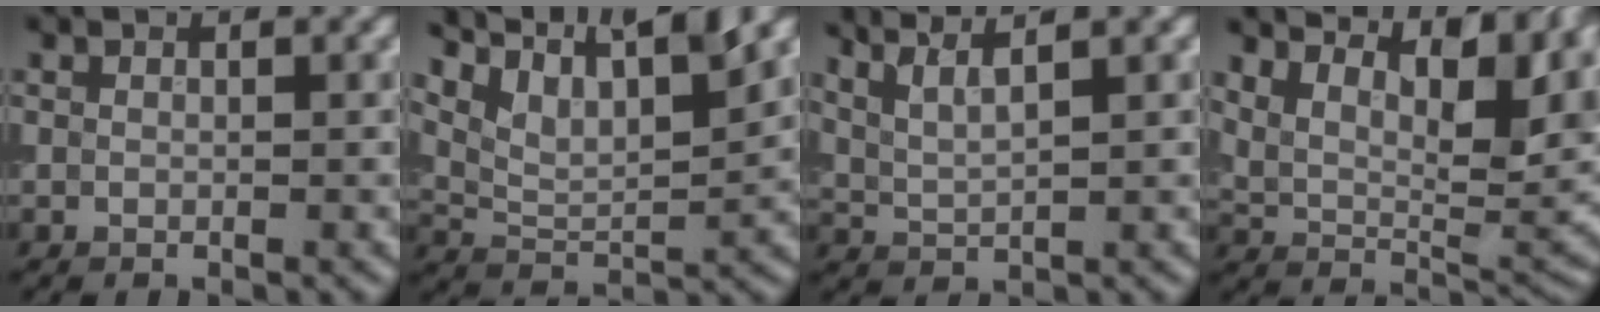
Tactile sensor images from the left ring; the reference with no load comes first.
{"total": 8.8, "force": [6.5, 2.7, 5.4], "torque": [-0.107, 0.015, 0.103]}
{"total": 4.6, "force": [3.2, 1.2, 3.1], "torque": [-0.050, 0.024, 0.040]}
{"total": 13.1, "force": [8.4, 5.2, 8.6], "torque": [-0.132, 0.020, 0.128]}